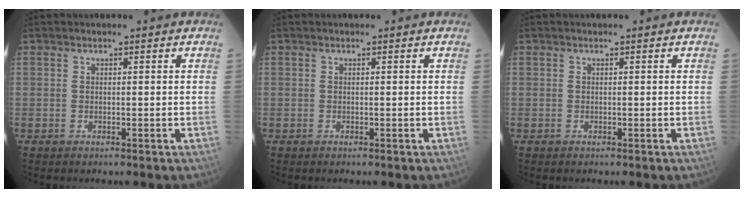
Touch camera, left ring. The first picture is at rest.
{"total": 0.0}
{"total": 0.0}